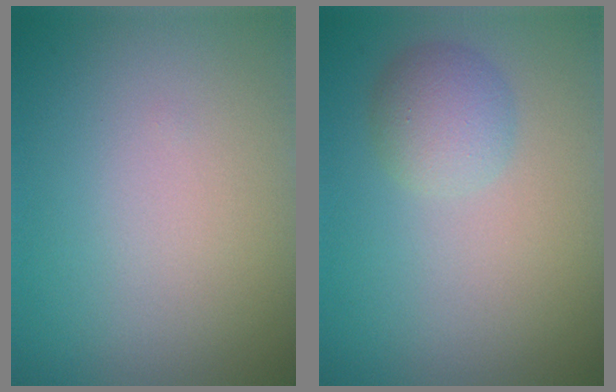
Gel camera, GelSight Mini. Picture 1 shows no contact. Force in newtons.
{"total": 2.6, "press": 2.6, "slide": 0.1}